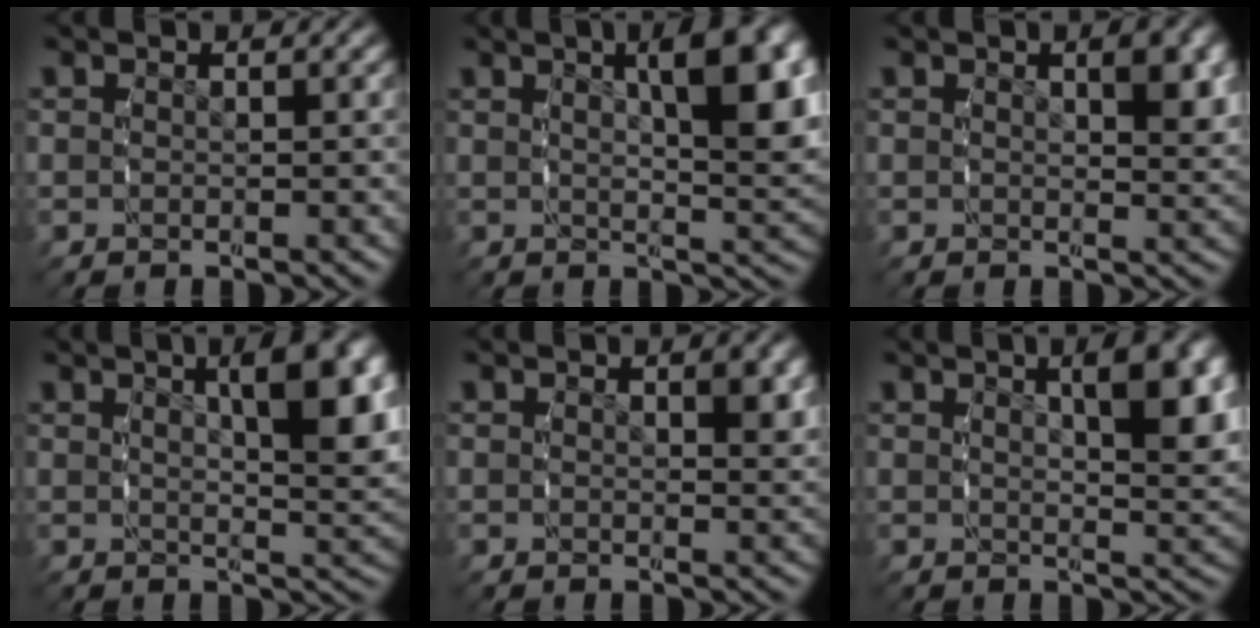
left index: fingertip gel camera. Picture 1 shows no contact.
{"total": 8.0, "force": [2.3, 2.7, 7.1], "torque": [-0.079, 0.007, 0.040]}
{"total": 2.5, "force": [0.7, 0.6, 2.3], "torque": [-0.021, -0.007, 0.016]}
{"total": 7.1, "force": [2.1, 2.2, 6.4], "torque": [-0.069, 0.004, 0.038]}
{"total": 1.5, "force": [0.4, 0.3, 1.4], "torque": [-0.011, -0.005, 0.009]}
{"total": 5.4, "force": [1.6, 1.4, 4.9], "torque": [-0.050, -0.001, 0.031]}